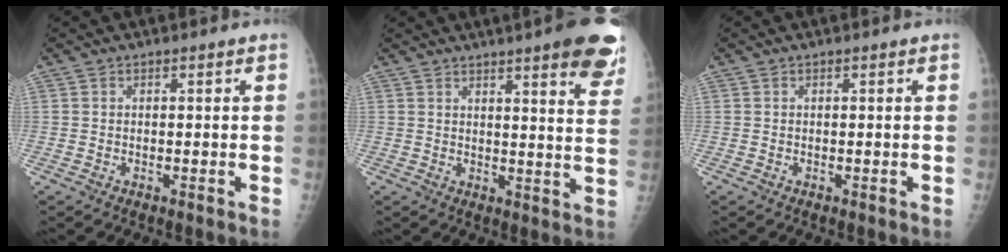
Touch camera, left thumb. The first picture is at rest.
{"total": 13.7, "force": [9.0, 2.3, 10.1], "torque": [-0.098, -0.038, 0.096]}
{"total": 0.0}